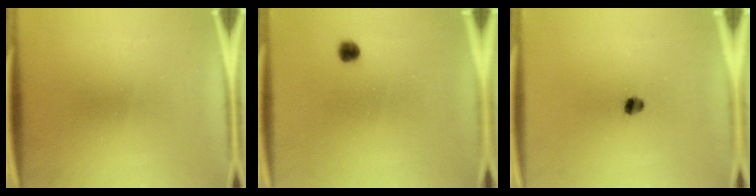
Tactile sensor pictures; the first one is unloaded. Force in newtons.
{"total": 2.4}
{"total": 2.3}